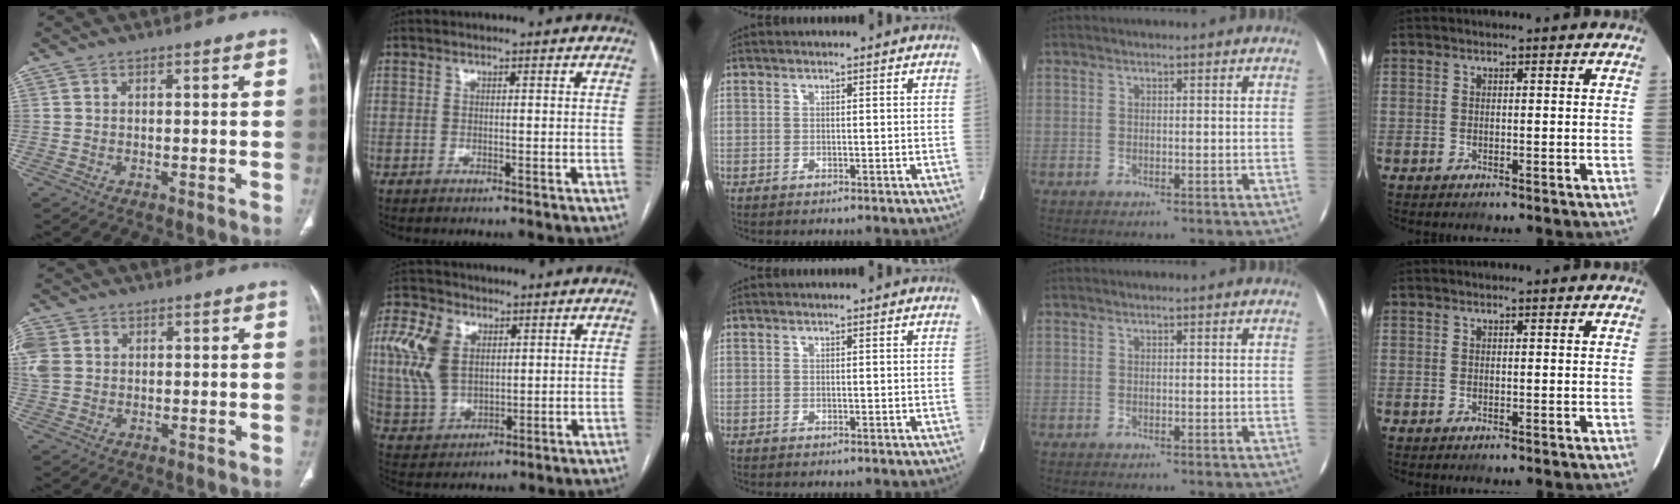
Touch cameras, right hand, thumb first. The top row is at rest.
{"thumb": {"total": 7.8, "force": [1.6, 6.3, 4.4], "torque": [-0.125, 0.013, 0.036]}, "index": {"total": 11.0, "force": [3.3, 7.3, 7.6], "torque": [-0.186, 0.022, 0.073]}}